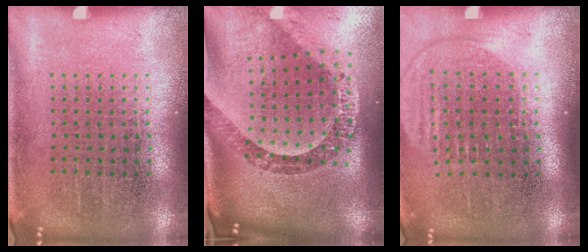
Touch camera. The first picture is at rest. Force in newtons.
{"total": 2.6, "press": 1.9, "slide": 1.7}
{"total": 1.5, "press": 1.3, "slide": 0.8}